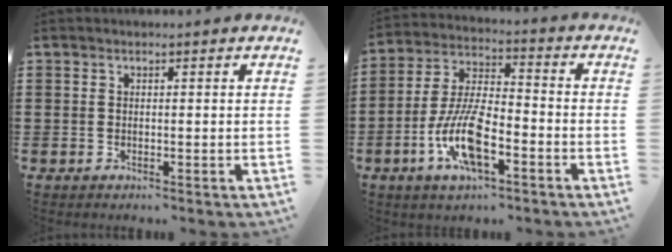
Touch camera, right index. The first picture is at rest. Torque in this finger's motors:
{"motor_torque": [2.14, 0.00, 1.05, 0.21]}